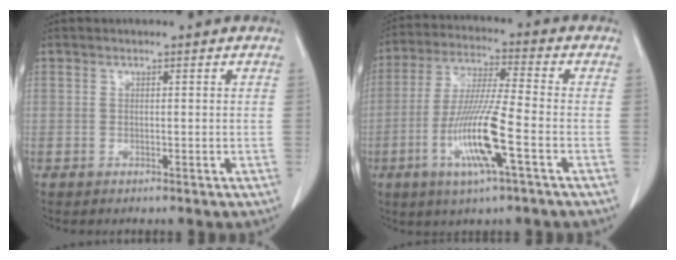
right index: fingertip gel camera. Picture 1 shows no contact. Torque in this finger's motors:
{"motor_torque": [1.74, -0.40, 0.99, 0.21]}